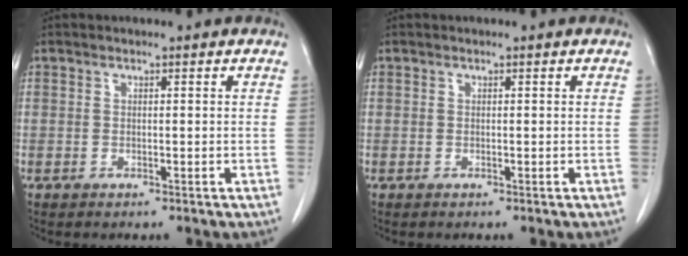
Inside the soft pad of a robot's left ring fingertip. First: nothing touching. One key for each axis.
{"total": 0.0}